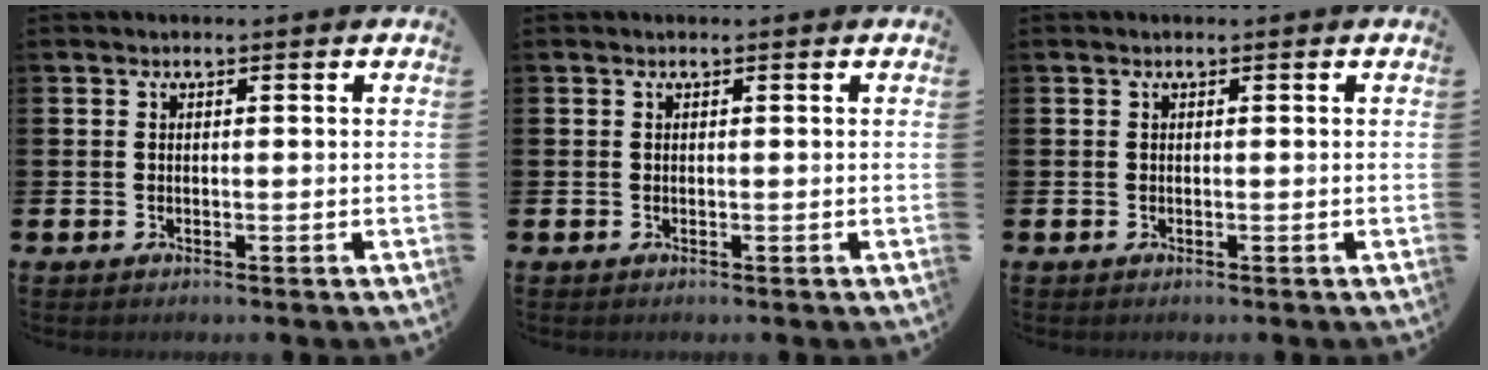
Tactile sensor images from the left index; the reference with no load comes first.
{"total": 0.0}
{"total": 0.0}